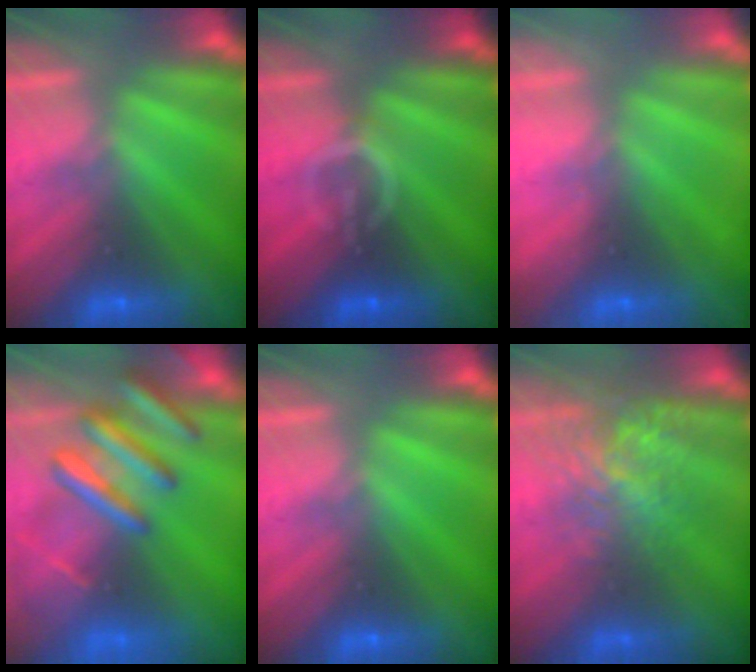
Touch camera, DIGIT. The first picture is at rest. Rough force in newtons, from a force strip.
{"total": 3.3}
{"total": 2.2}
{"total": 8.3}
{"total": 0.0}
{"total": 3.7}